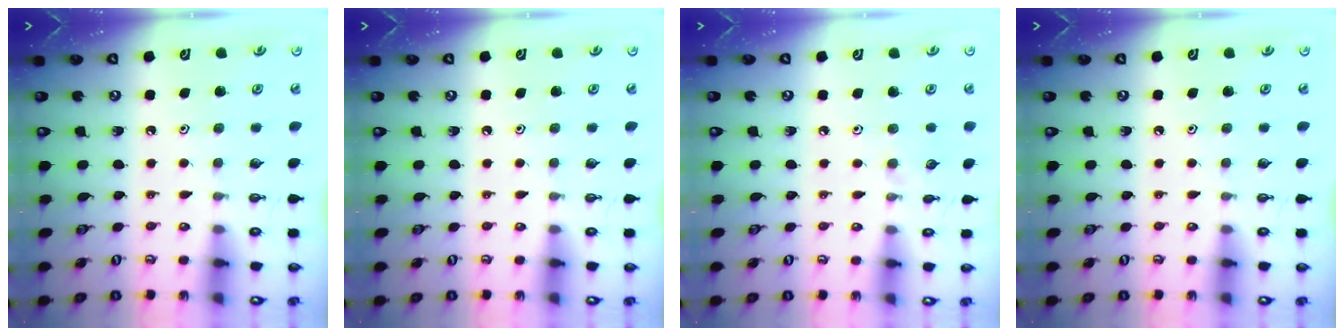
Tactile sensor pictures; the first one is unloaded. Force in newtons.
{"total": 0.0}
{"total": 2.6, "press": 2.6, "slide": 0.4}
{"total": 0.0}